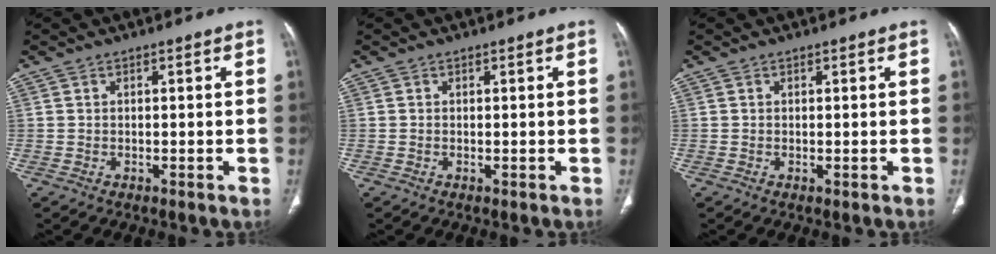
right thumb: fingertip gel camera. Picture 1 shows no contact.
{"total": 0.0}
{"total": 0.0}